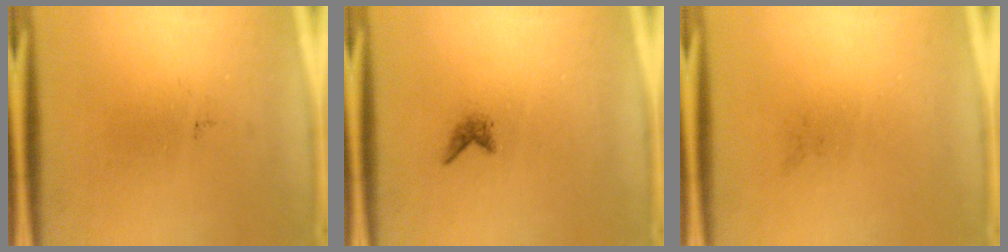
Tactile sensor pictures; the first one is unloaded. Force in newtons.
{"total": 0.8}
{"total": 0.0}